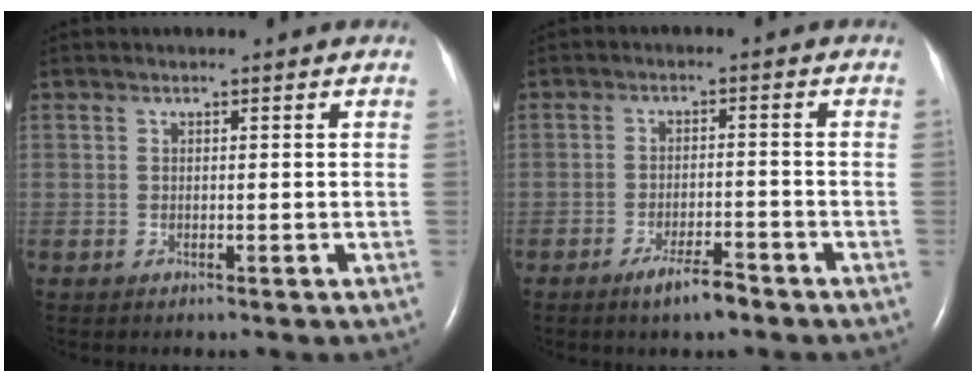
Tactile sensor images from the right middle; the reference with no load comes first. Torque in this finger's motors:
{"motor_torque": [0.60, -0.55, 0.07, 0.02]}